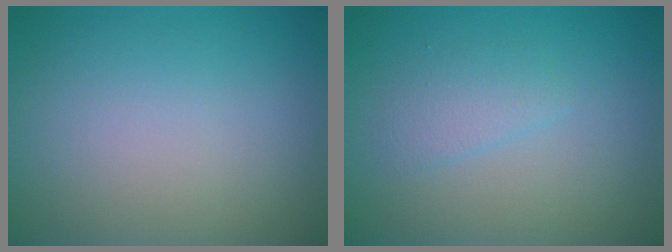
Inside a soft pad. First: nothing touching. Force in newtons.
{"total": 1.6, "press": 1.6, "slide": 0.0}